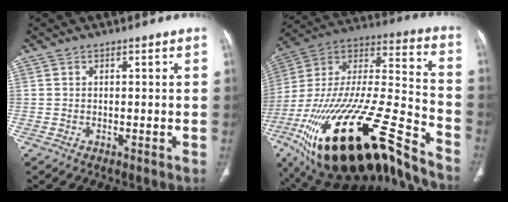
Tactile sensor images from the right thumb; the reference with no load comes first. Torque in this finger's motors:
{"motor_torque": [2.02, -0.29, 2.17, -0.60, 1.05]}